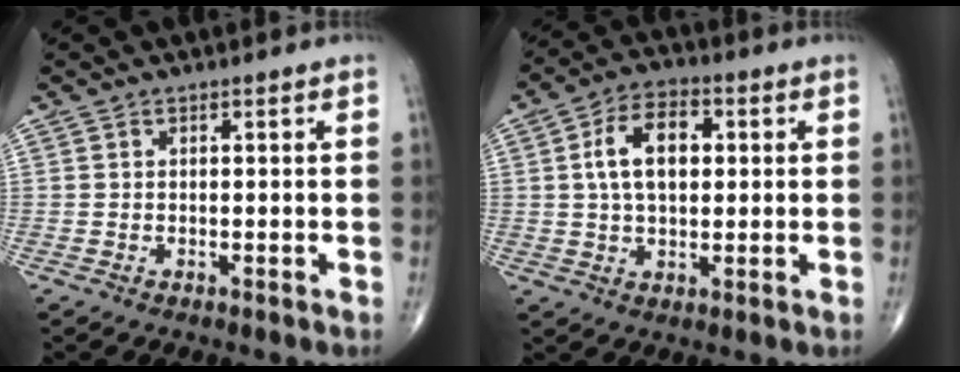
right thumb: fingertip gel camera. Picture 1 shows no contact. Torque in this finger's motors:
{"motor_torque": [0.27, 2.46, 1.04, 0.21, 0.09]}